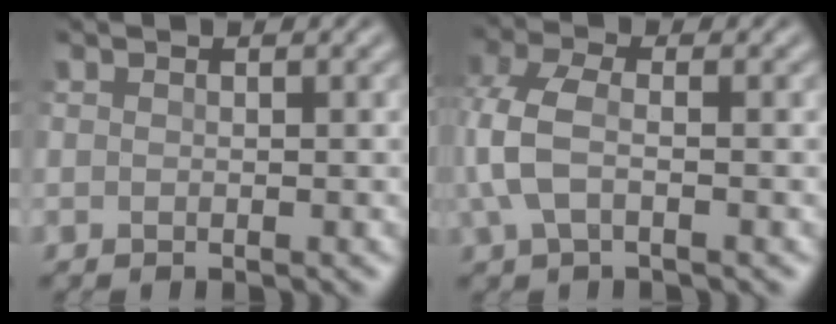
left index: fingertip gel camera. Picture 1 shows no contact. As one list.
[{"total": 4.7, "force": [-0.2, 2.6, 3.9], "torque": [-0.102, 0.006, -0.010]}]